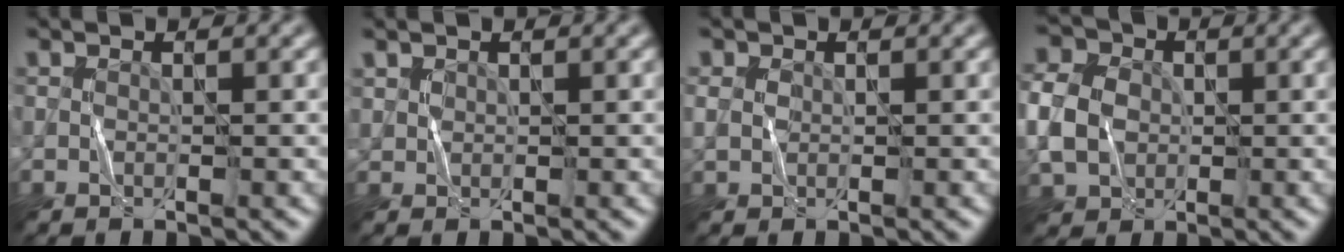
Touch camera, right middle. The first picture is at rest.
{"total": 1.0, "force": [0.8, 0.6, 0.1], "torque": [-0.002, 0.000, 0.019]}
{"total": 1.3, "force": [0.4, 1.0, 0.6], "torque": [-0.014, 0.004, 0.008]}
{"total": 6.2, "force": [-0.2, 5.1, 3.5], "torque": [-0.089, 0.007, -0.012]}